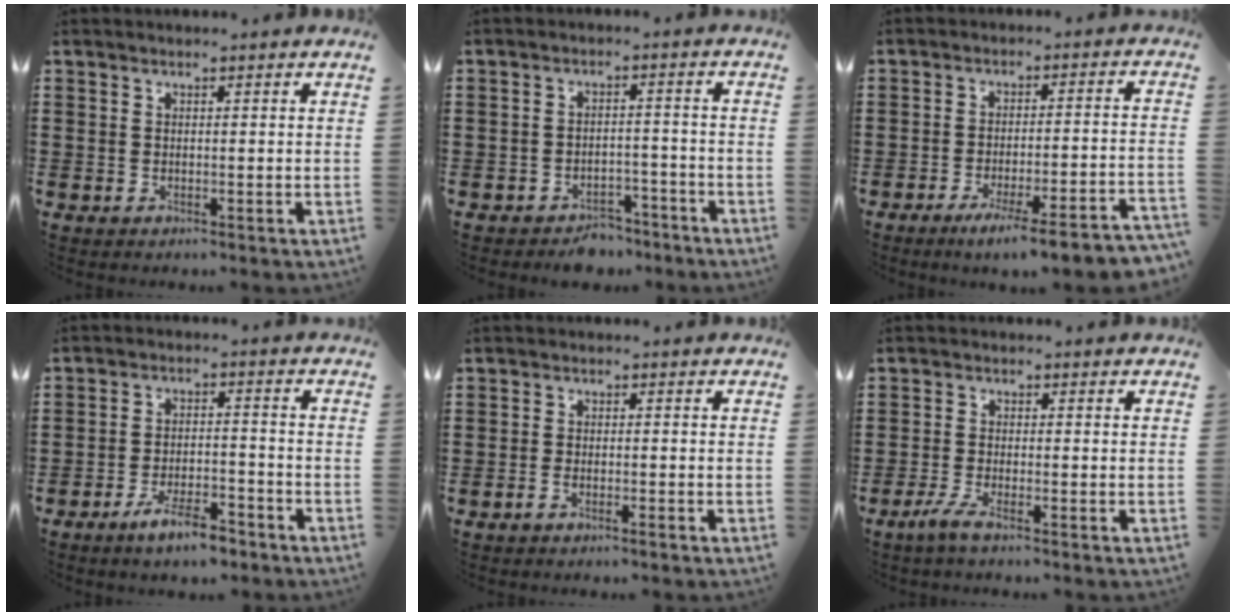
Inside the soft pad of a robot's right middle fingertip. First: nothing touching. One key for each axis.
{"total": 3.4, "fx": -3.3, "fy": 0.8, "fz": 0.2, "tx": -0.011, "ty": 0.003, "tz": -0.068}
{"total": 6.2, "fx": -4.8, "fy": -0.4, "fz": 3.9, "tx": -0.060, "ty": -0.013, "tz": -0.083}
{"total": 6.0, "fx": -4.7, "fy": 1.1, "fz": 3.5, "tx": -0.069, "ty": 0.000, "tz": -0.087}
{"total": 1.2, "fx": -0.9, "fy": 0.1, "fz": 0.8, "tx": -0.015, "ty": -0.002, "tz": -0.017}
{"total": 2.6, "fx": -1.6, "fy": 0.0, "fz": 2.1, "tx": -0.051, "ty": -0.009, "tz": -0.032}